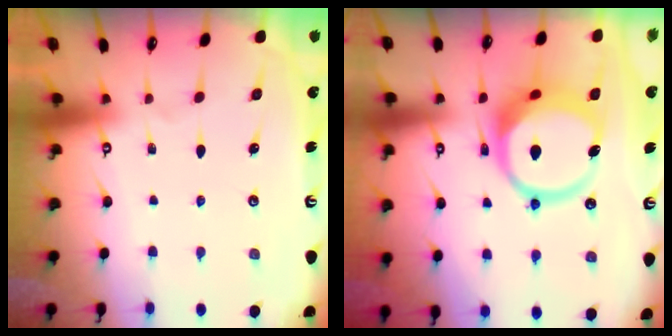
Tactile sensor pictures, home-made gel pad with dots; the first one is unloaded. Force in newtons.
{"total": 14.9, "press": 14.8, "slide": 2.1}